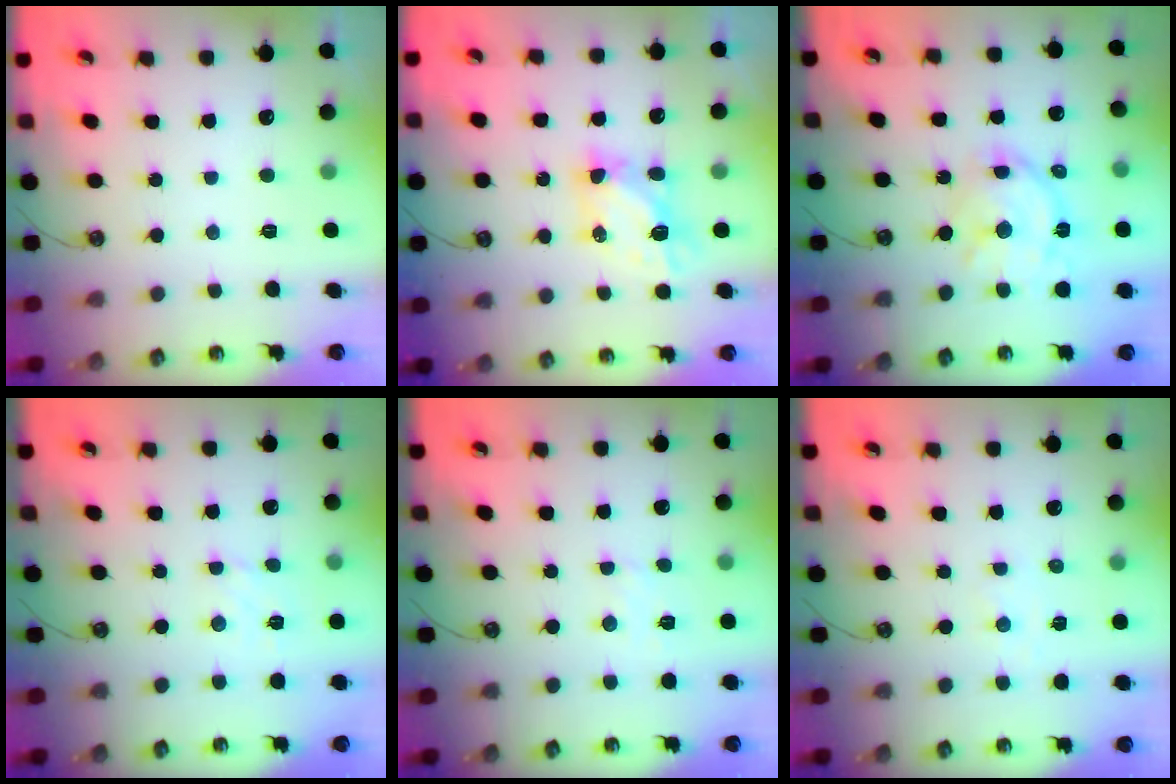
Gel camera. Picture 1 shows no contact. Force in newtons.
{"total": 5.8, "press": 5.8, "slide": 0.5}
{"total": 14.2, "press": 14.1, "slide": 1.2}
{"total": 2.7, "press": 2.7, "slide": 0.4}
{"total": 6.3, "press": 6.3, "slide": 0.6}
{"total": 1.4, "press": 1.4, "slide": 0.2}